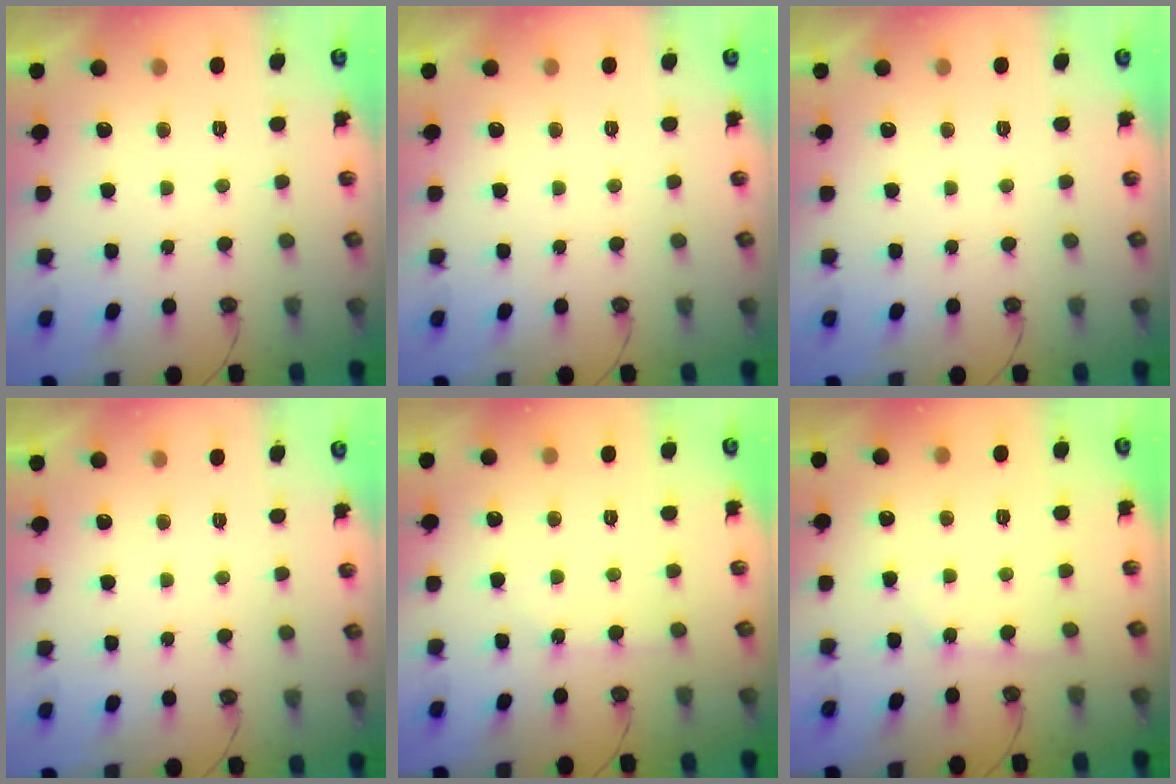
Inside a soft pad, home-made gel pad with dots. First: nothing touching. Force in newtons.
{"total": 0.0}
{"total": 0.0}
{"total": 0.0}
{"total": 3.4, "press": 3.3, "slide": 0.5}
{"total": 2.2, "press": 2.2, "slide": 0.2}